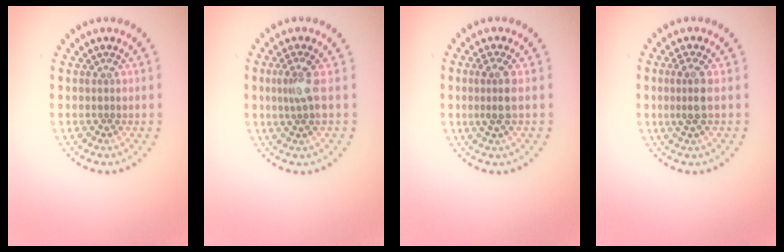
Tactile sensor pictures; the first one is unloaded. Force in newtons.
{"total": 2.0, "press": 1.6, "slide": 1.3}
{"total": 2.0, "press": 1.7, "slide": 1.1}
{"total": 2.0, "press": 1.7, "slide": 1.1}